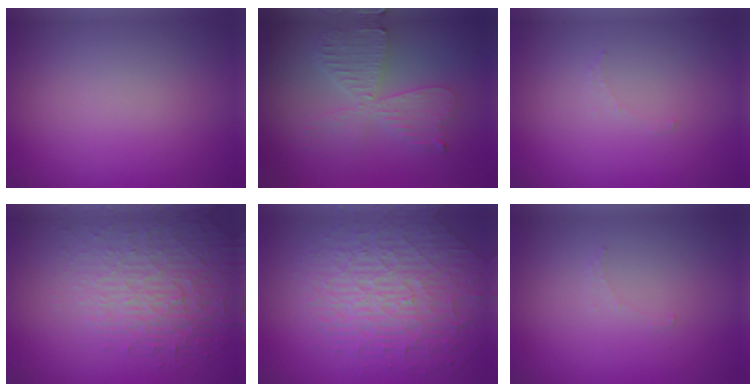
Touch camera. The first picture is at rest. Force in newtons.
{"total": 4.0, "press": 3.5, "slide": 2.0}
{"total": 0.7, "press": 0.7, "slide": 0.1}
{"total": 4.2, "press": 4.0, "slide": 1.2}
{"total": 6.1, "press": 5.3, "slide": 3.1}
{"total": 0.7, "press": 0.7, "slide": 0.1}